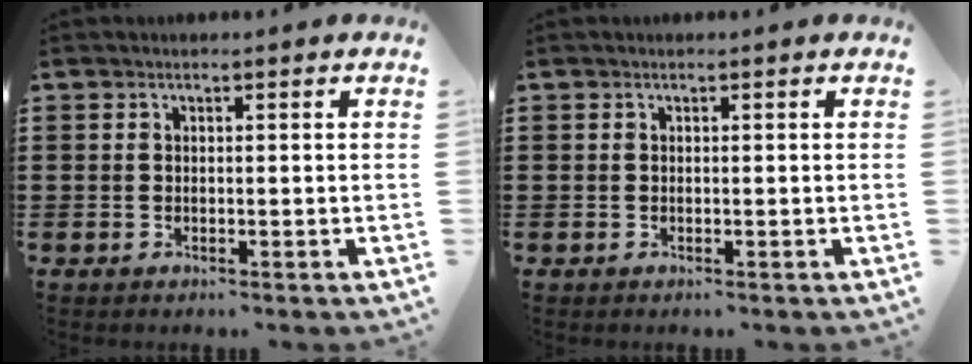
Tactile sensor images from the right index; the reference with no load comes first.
{"total": 0.0}